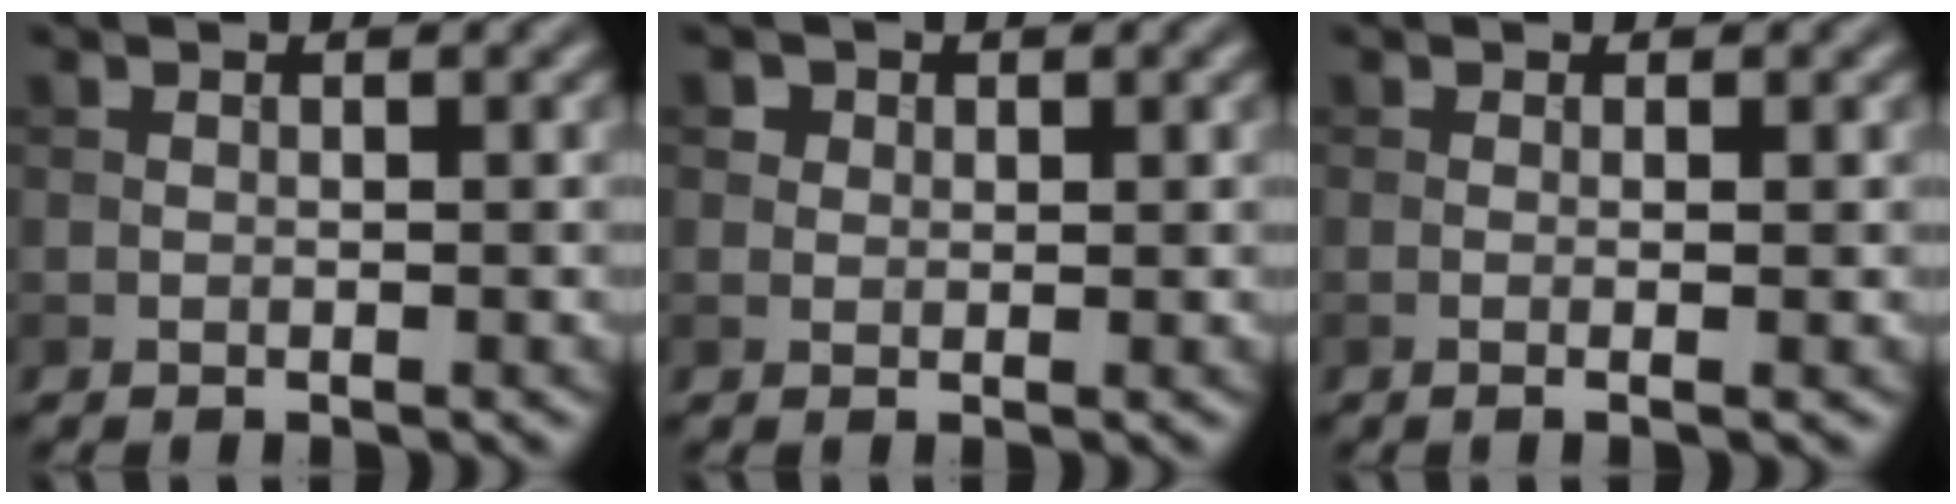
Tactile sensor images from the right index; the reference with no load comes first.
{"total": 1.8, "force": [1.0, 1.4, 0.7], "torque": [-0.014, -0.002, 0.012]}
{"total": 1.6, "force": [-0.1, 0.4, 1.5], "torque": [-0.021, -0.003, -0.008]}